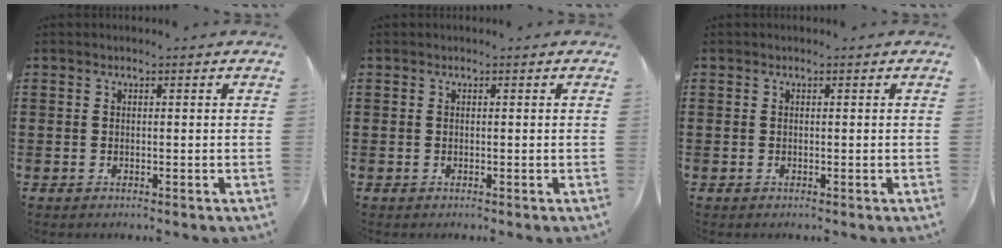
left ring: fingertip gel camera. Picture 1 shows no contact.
{"total": 0.0}
{"total": 0.0}